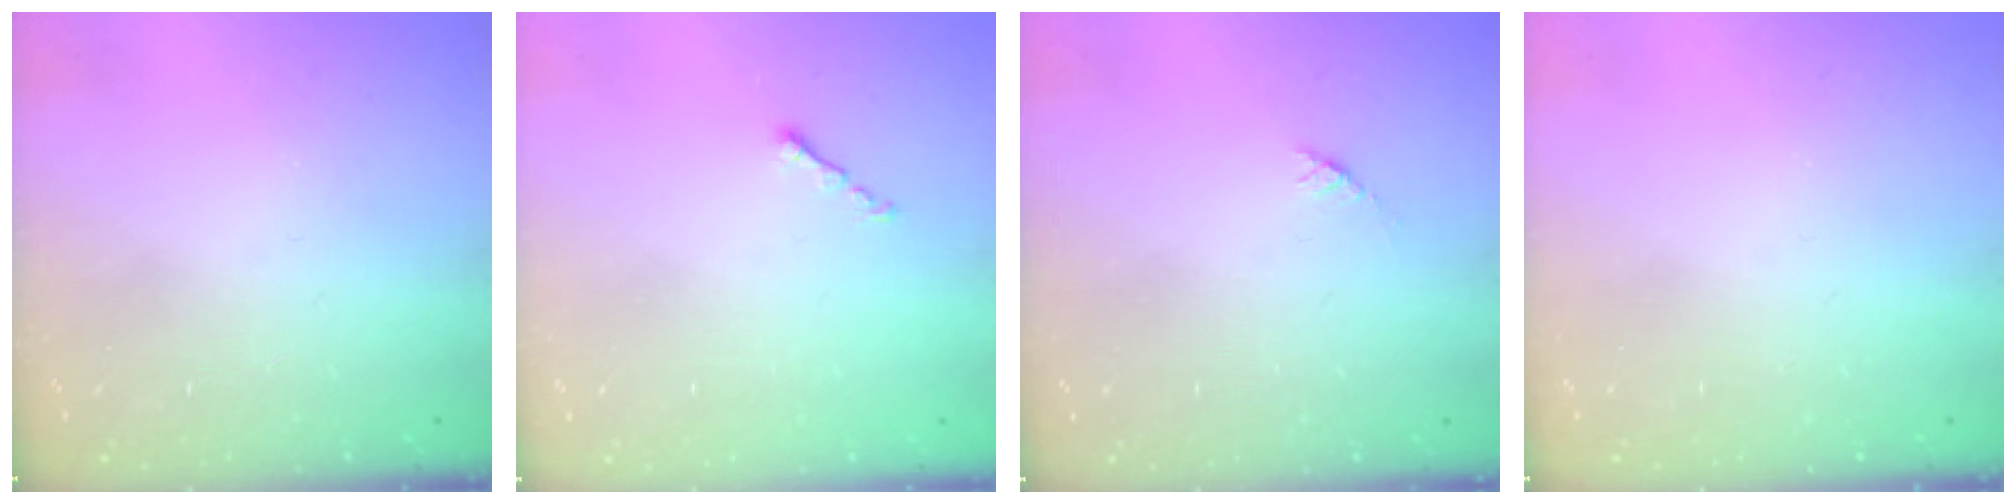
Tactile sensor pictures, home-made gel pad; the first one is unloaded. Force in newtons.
{"total": 0.8, "press": 0.6, "slide": 0.4}
{"total": 2.7, "press": 2.6, "slide": 0.4}
{"total": 0.0}